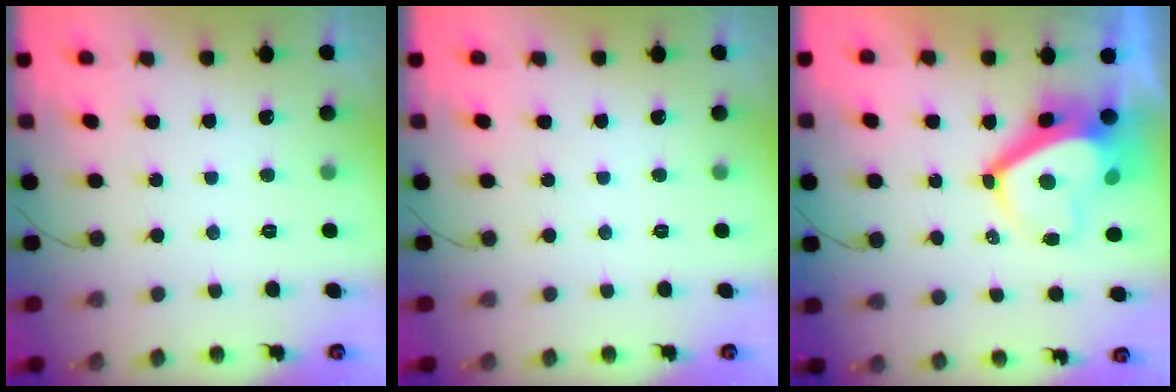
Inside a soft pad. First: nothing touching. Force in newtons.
{"total": 0.0}
{"total": 9.5, "press": 9.5, "slide": 0.8}